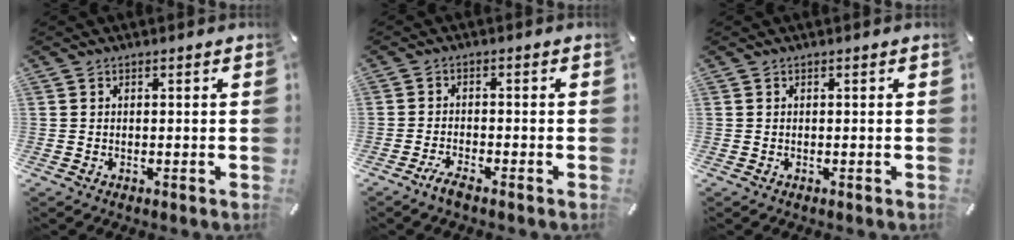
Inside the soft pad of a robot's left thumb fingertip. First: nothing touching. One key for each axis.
{"total": 3.0, "fx": -2.5, "fy": 0.5, "fz": 1.6, "tx": -0.039, "ty": 0.006, "tz": -0.051}
{"total": 0.0}